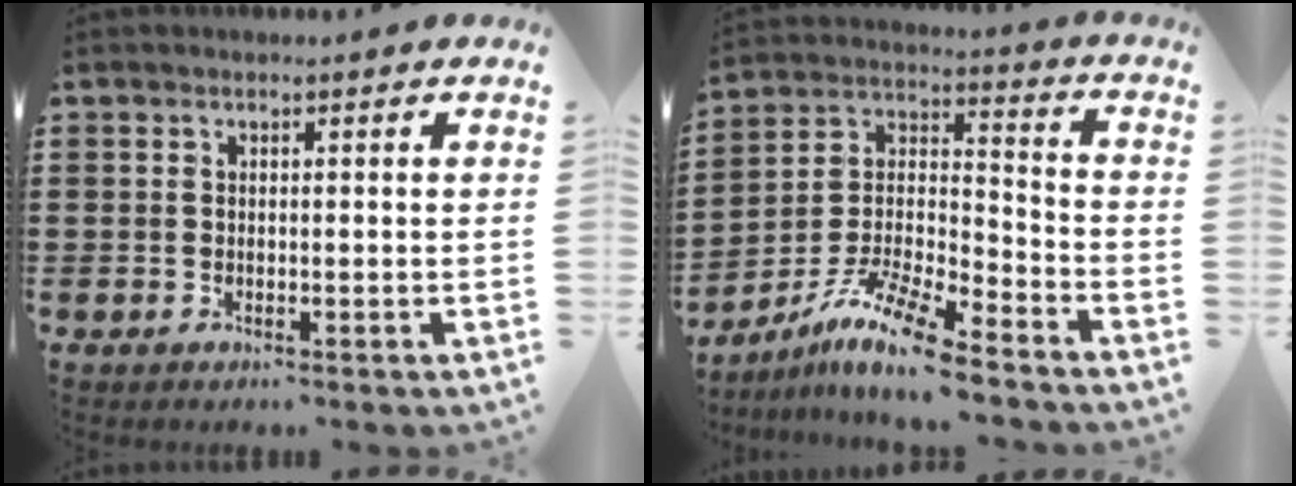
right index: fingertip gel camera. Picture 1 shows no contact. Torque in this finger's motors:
{"motor_torque": [2.14, 0.00, 0.72, 0.16]}